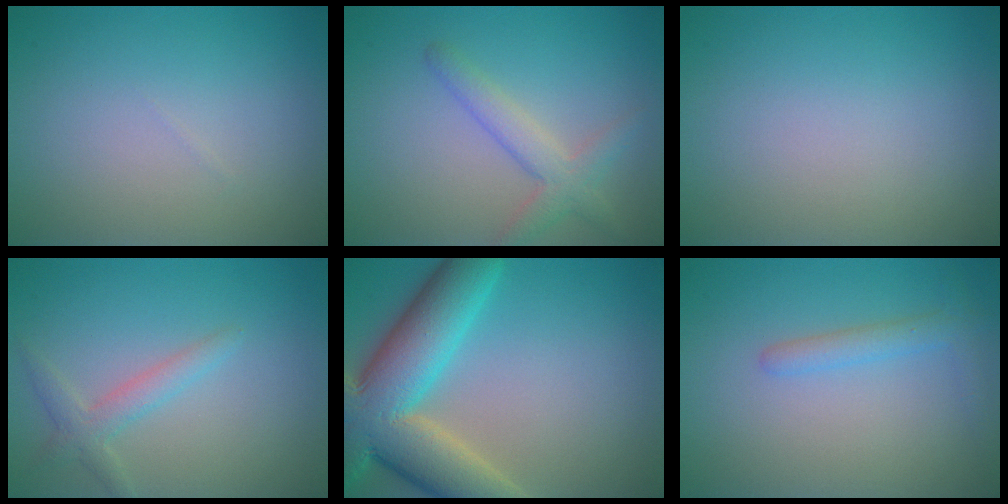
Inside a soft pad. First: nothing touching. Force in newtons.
{"total": 2.9, "press": 2.9, "slide": 0.2}
{"total": 0.0}
{"total": 2.2, "press": 2.2, "slide": 0.1}
{"total": 11.9, "press": 11.9, "slide": 0.9}
{"total": 2.0, "press": 2.0, "slide": 0.2}